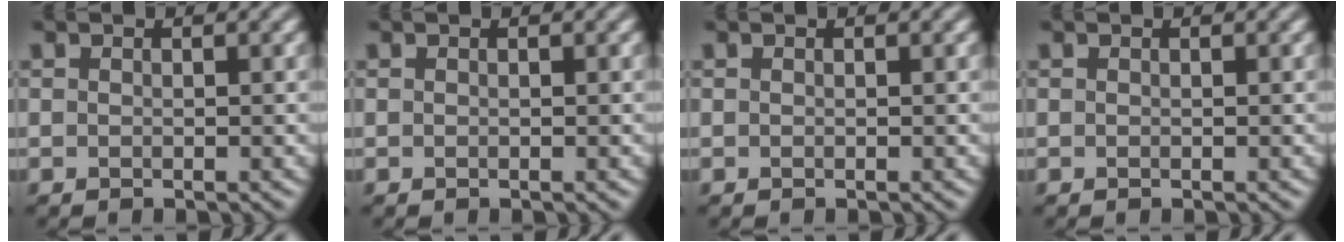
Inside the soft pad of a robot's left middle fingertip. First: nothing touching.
{"total": 0.0}
{"total": 0.0}
{"total": 0.0}